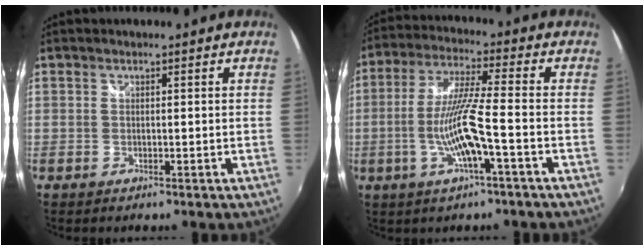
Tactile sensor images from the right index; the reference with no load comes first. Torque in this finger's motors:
{"motor_torque": [0.45, -0.14, 0.33, 0.11]}